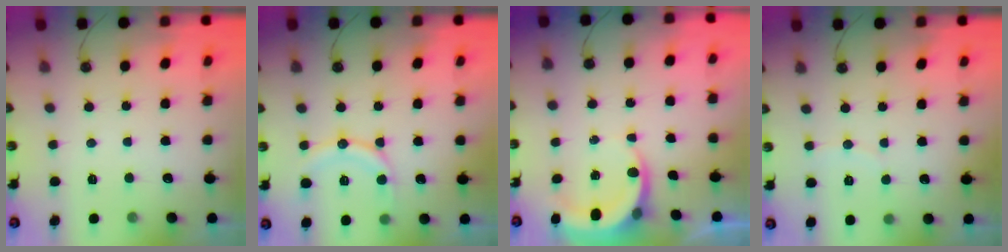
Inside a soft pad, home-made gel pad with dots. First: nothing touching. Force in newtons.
{"total": 12.2, "press": 12.2, "slide": 1.2}
{"total": 5.0, "press": 5.0, "slide": 0.6}
{"total": 2.6, "press": 2.6, "slide": 0.3}